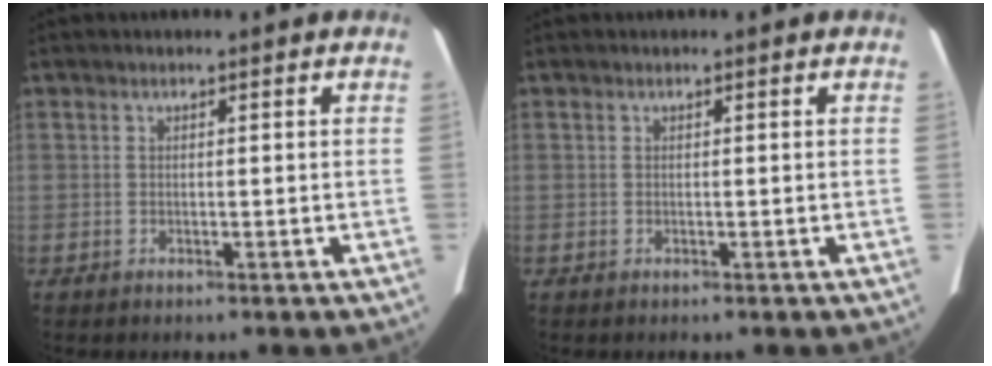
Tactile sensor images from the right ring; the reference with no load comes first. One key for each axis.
{"total": 0.0}